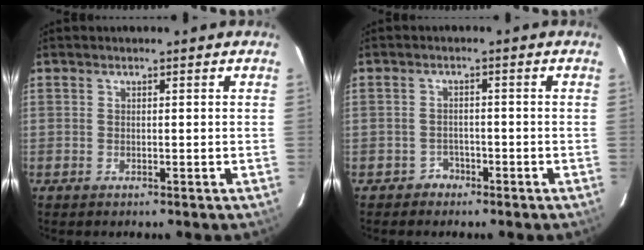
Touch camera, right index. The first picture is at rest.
{"total": 2.6, "force": [-1.7, 1.9, -0.2], "torque": [0.002, 0.012, -0.027]}